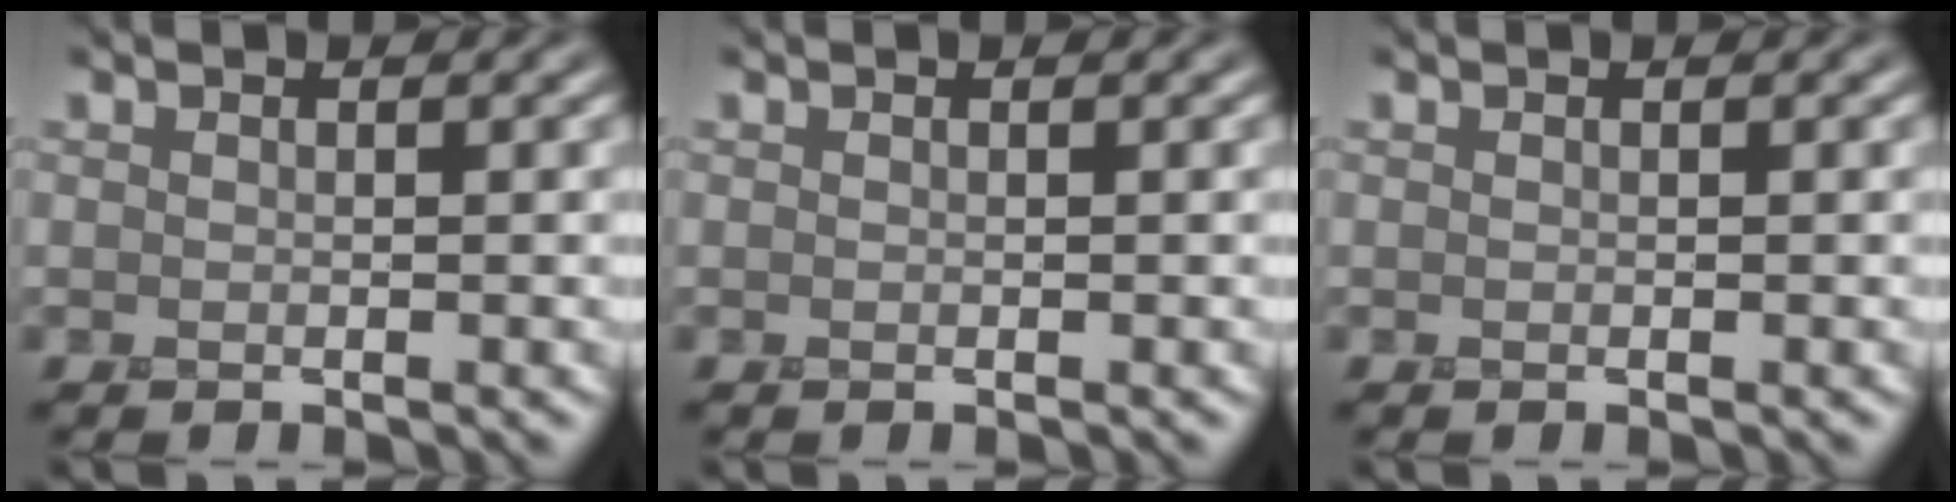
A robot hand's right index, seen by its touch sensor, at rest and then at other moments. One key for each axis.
{"total": 0.0}
{"total": 0.0}